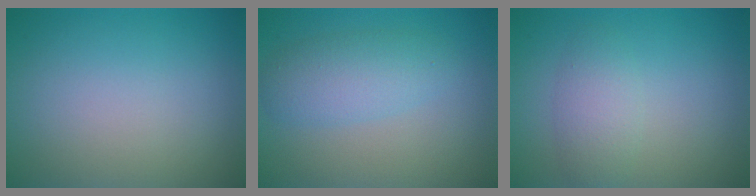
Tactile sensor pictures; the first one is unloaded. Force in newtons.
{"total": 3.5, "press": 3.5, "slide": 0.2}
{"total": 2.5, "press": 2.5, "slide": 0.2}